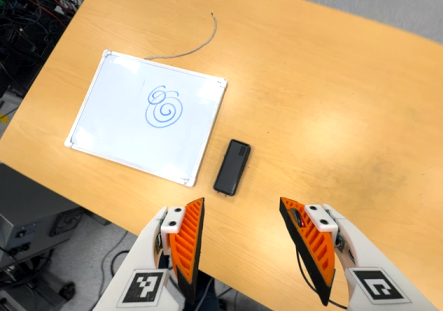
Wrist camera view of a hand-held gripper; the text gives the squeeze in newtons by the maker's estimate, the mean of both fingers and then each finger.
{"total": 0.0}